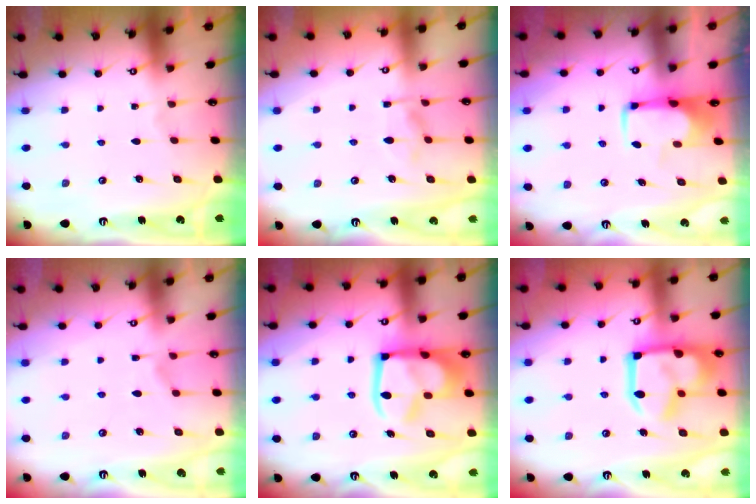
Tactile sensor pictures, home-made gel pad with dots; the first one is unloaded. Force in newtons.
{"total": 2.9, "press": 2.6, "slide": 1.3}
{"total": 1.8, "press": 1.7, "slide": 0.5}
{"total": 1.8, "press": 1.3, "slide": 1.3}
{"total": 17.4, "press": 17.3, "slide": 2.2}
{"total": 18.2, "press": 18.1, "slide": 2.2}